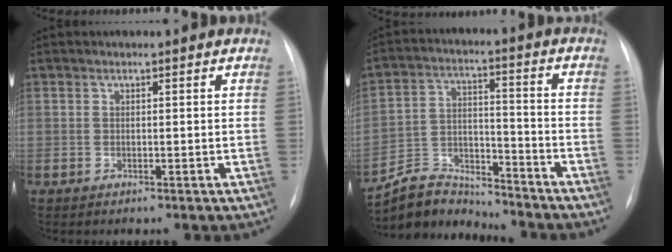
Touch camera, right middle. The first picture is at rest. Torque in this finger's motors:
{"motor_torque": [0.25, -0.45, 0.06, 0.00]}